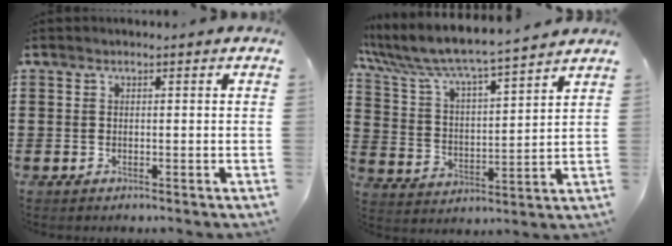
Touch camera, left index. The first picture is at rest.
{"total": 6.6, "force": [6.1, 0.3, 2.5], "torque": [-0.078, -0.042, 0.098]}